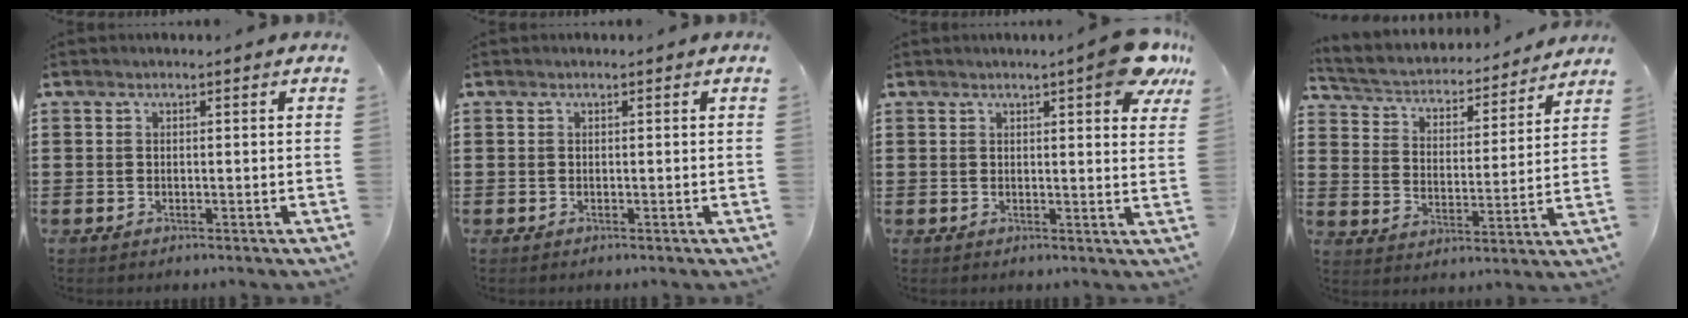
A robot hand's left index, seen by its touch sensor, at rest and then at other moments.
{"total": 0.0}
{"total": 7.3, "force": [5.1, 0.9, 5.3], "torque": [-0.075, -0.015, 0.081]}
{"total": 3.2, "force": [3.1, 0.7, 0.5], "torque": [-0.031, -0.029, 0.044]}